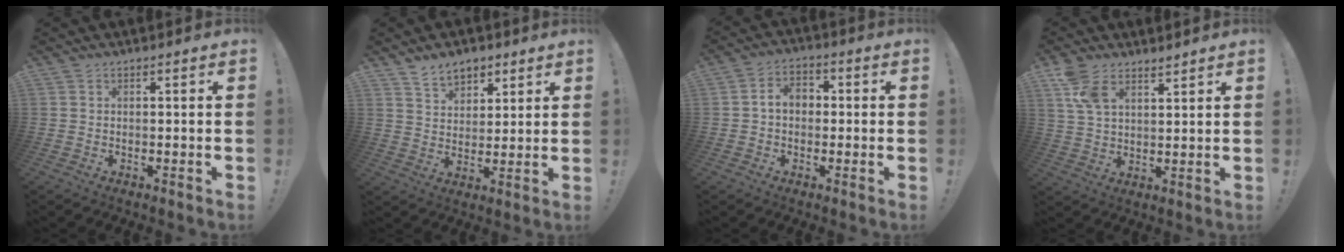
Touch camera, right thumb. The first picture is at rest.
{"total": 7.7, "force": [5.6, 4.8, 2.2], "torque": [-0.038, -0.031, 0.106]}
{"total": 6.0, "force": [0.1, 4.3, 4.1], "torque": [-0.062, 0.010, 0.001]}
{"total": 7.8, "force": [5.6, 3.4, 4.3], "torque": [-0.072, -0.027, 0.107]}